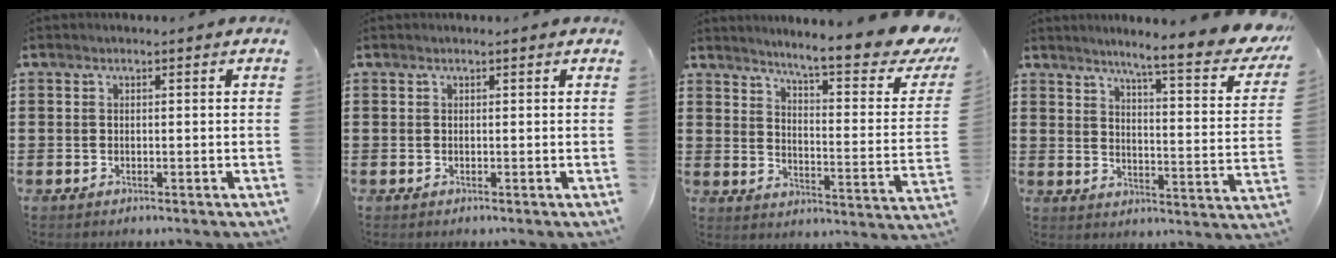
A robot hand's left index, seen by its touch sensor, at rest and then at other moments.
{"total": 0.0}
{"total": 9.1, "force": [7.5, 0.1, 5.1], "torque": [-0.097, -0.061, 0.117]}
{"total": 6.9, "force": [5.6, -0.4, 4.0], "torque": [-0.078, -0.052, 0.083]}